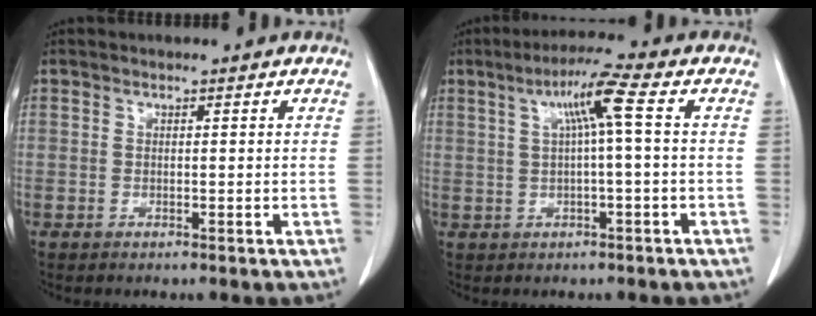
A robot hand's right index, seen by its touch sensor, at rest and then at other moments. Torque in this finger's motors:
{"motor_torque": [0.72, 0.06, 0.25, 0.12]}